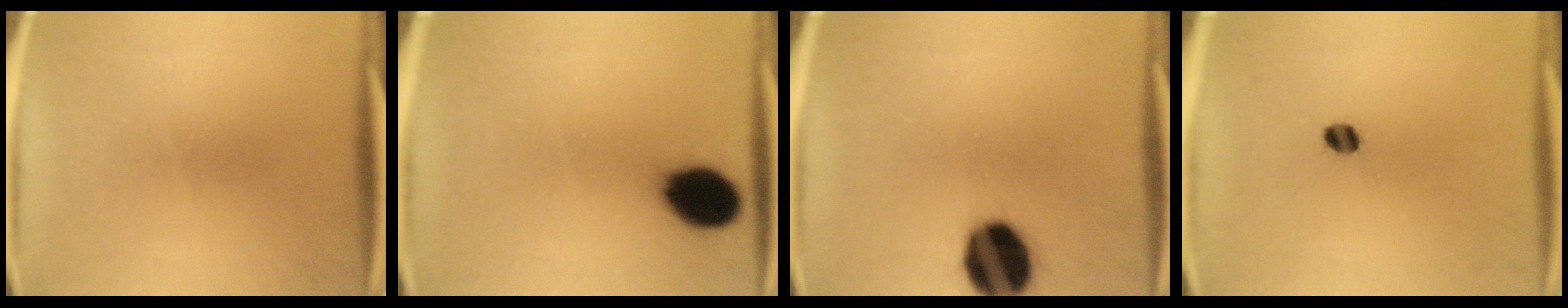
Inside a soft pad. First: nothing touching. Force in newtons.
{"total": 11.8}
{"total": 16.7}
{"total": 2.8}